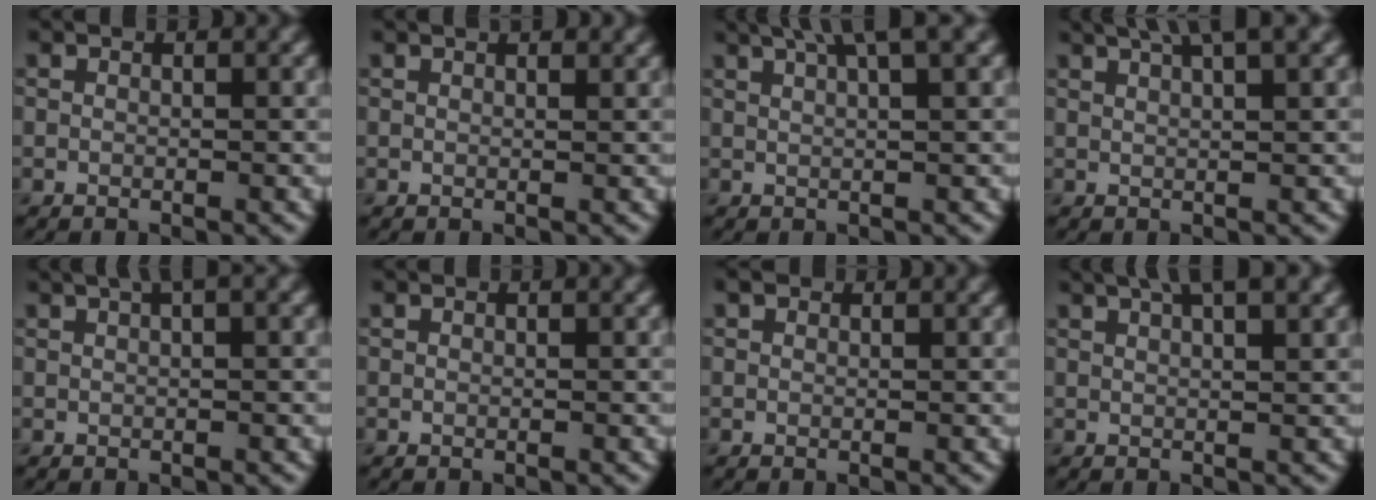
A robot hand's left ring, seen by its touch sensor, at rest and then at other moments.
{"total": 1.8, "force": [1.4, 0.5, 0.9], "torque": [-0.013, 0.001, 0.010]}
{"total": 5.4, "force": [3.5, 1.1, 4.0], "torque": [-0.046, 0.023, 0.039]}
{"total": 5.1, "force": [3.5, 1.0, 3.6], "torque": [-0.039, 0.017, 0.038]}
{"total": 3.0, "force": [1.8, 0.6, 2.3], "torque": [-0.031, 0.010, 0.027]}
{"total": 0.0}
{"total": 0.8, "force": [0.6, 0.4, 0.2], "torque": [-0.003, 0.002, 0.010]}
{"total": 5.8, "force": [3.8, 1.8, 4.1], "torque": [-0.036, 0.024, 0.031]}